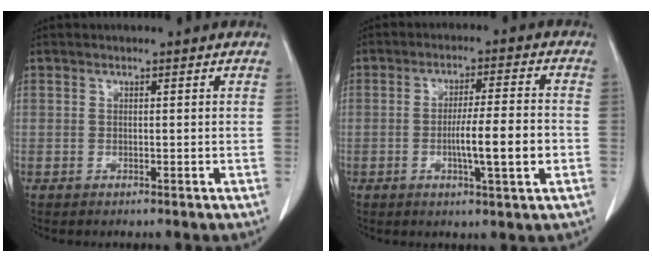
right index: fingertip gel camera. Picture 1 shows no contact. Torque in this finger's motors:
{"motor_torque": [1.23, -0.43, 0.61, 0.11]}